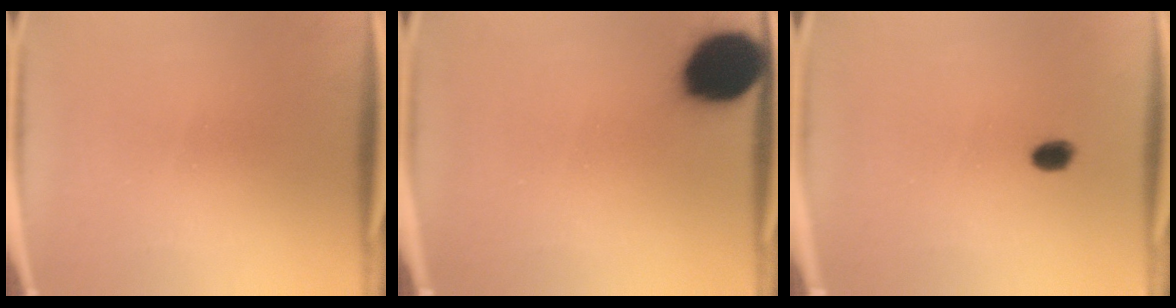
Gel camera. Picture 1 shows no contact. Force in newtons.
{"total": 17.1}
{"total": 2.4}